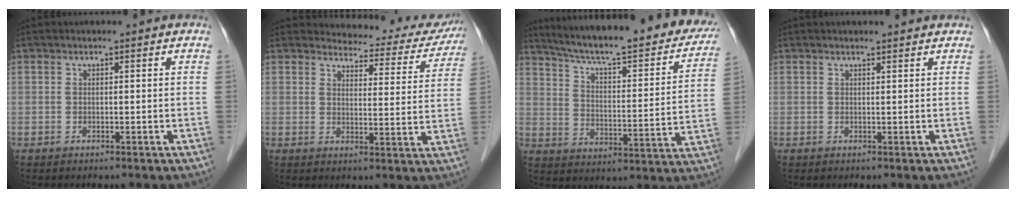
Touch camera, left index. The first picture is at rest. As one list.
[{"total": 13.1, "force": [12.6, 3.2, 1.4], "torque": [0.009, -0.035, 0.127]}, {"total": 28.2, "force": [23.8, 4.8, 14.4], "torque": [-0.218, -0.026, 0.312]}, {"total": 2.7, "force": [2.6, 0.2, 0.7], "torque": [-0.011, 0.014, 0.028]}]